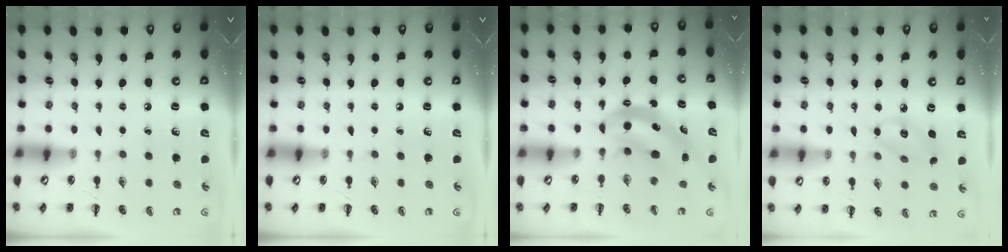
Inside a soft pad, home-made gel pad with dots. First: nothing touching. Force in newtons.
{"total": 0.0}
{"total": 6.1, "press": 6.1, "slide": 0.5}
{"total": 5.5, "press": 5.4, "slide": 0.8}